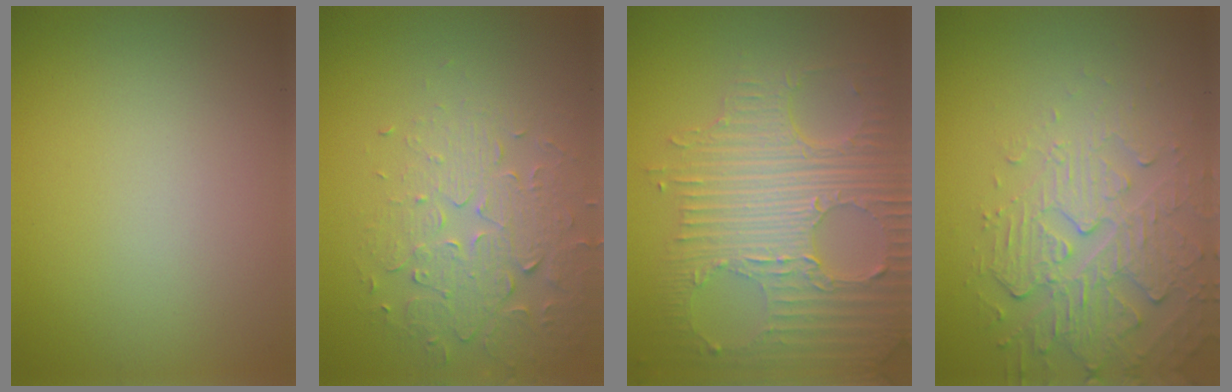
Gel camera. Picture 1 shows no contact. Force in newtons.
{"total": 3.9, "press": 3.6, "slide": 1.7}
{"total": 8.6, "press": 5.9, "slide": 6.2}
{"total": 5.2, "press": 3.6, "slide": 3.7}